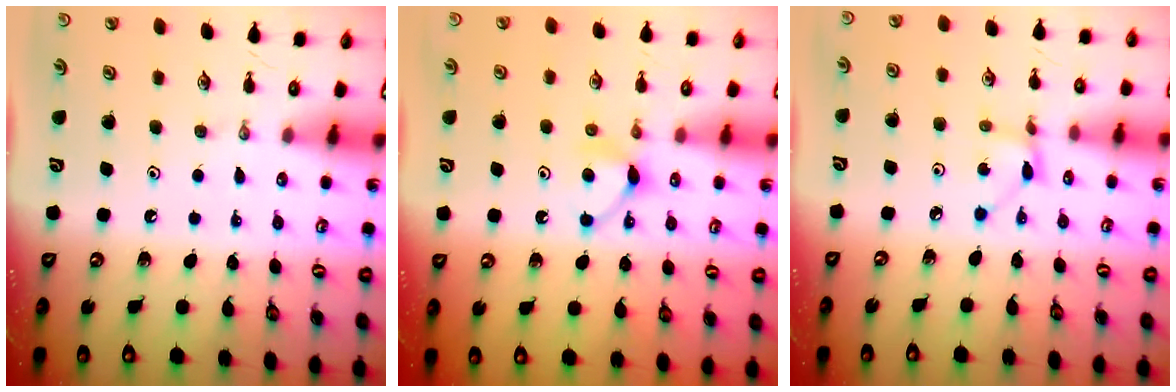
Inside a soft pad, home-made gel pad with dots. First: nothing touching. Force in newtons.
{"total": 5.8, "press": 5.8, "slide": 0.8}
{"total": 2.4, "press": 2.4, "slide": 0.3}